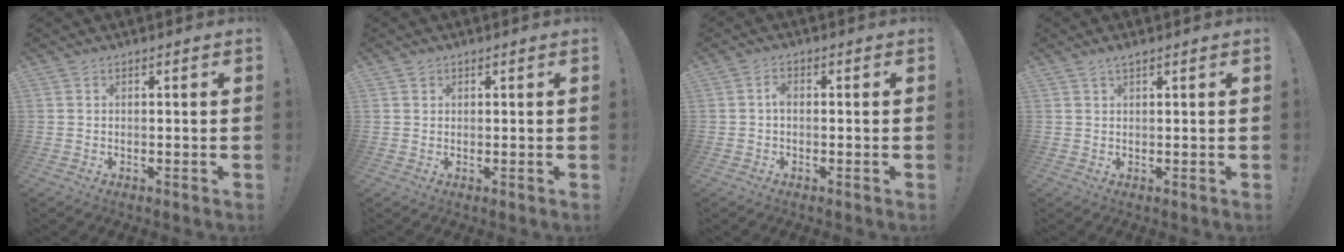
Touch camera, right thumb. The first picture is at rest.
{"total": 1.1, "force": [0.7, 0.9, 0.1], "torque": [0.000, 0.000, 0.013]}
{"total": 2.1, "force": [-0.3, 1.3, 1.6], "torque": [-0.031, 0.009, -0.008]}
{"total": 1.4, "force": [1.0, 0.2, 0.9], "torque": [-0.016, -0.001, 0.018]}